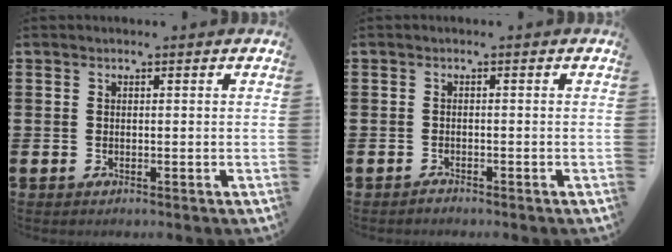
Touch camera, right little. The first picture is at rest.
{"total": 0.7, "force": [-0.7, 0.1, 0.0], "torque": [-0.001, -0.003, -0.013]}